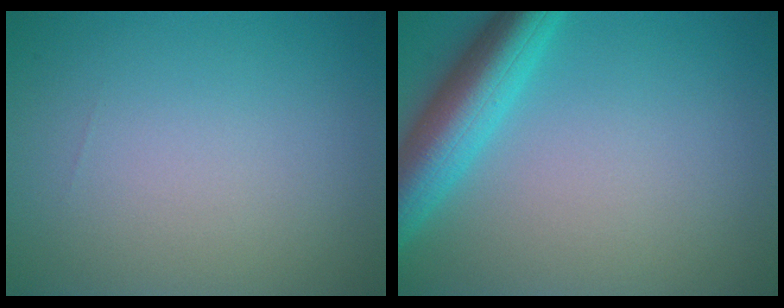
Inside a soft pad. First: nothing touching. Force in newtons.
{"total": 6.3, "press": 6.3, "slide": 0.3}